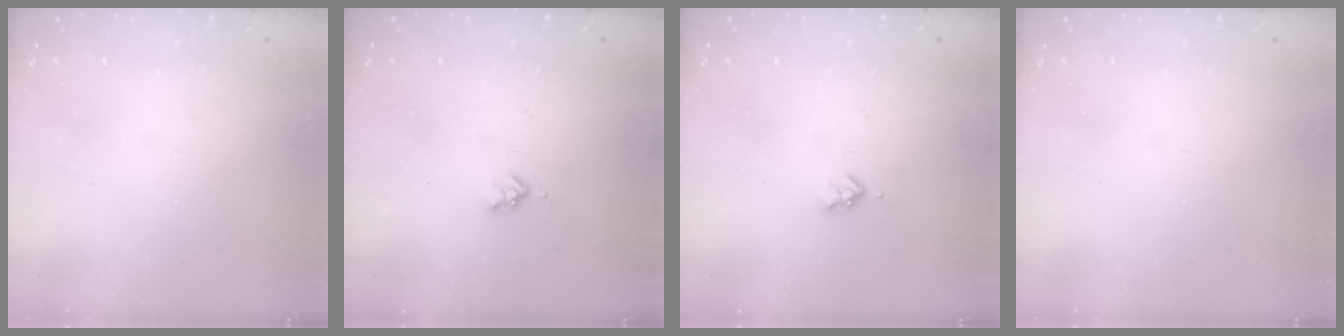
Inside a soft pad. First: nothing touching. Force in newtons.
{"total": 2.7, "press": 2.6, "slide": 0.5}
{"total": 2.7, "press": 2.6, "slide": 0.5}
{"total": 0.0}